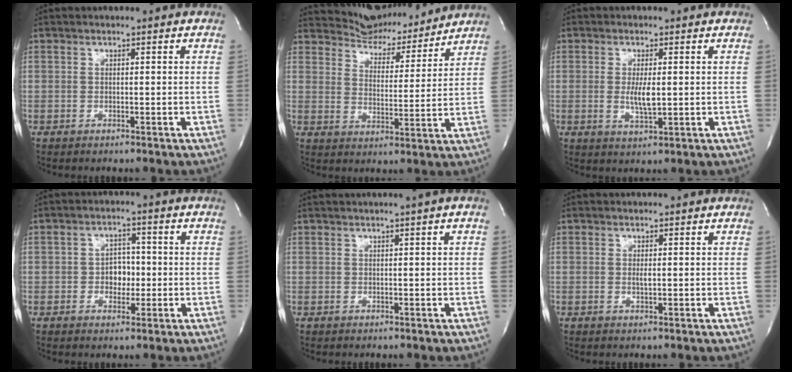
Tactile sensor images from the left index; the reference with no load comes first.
{"total": 11.6, "force": [11.1, 2.7, 1.5], "torque": [-0.021, -0.006, 0.163]}
{"total": 3.5, "force": [0.0, 0.8, 3.4], "torque": [-0.067, -0.011, 0.002]}
{"total": 3.7, "force": [-0.7, 2.7, 2.4], "torque": [-0.031, 0.002, -0.012]}
{"total": 1.6, "force": [1.1, -0.7, 0.9], "torque": [-0.012, 0.000, 0.024]}
{"total": 0.8, "force": [0.1, 0.2, 0.7], "torque": [-0.019, -0.005, 0.001]}